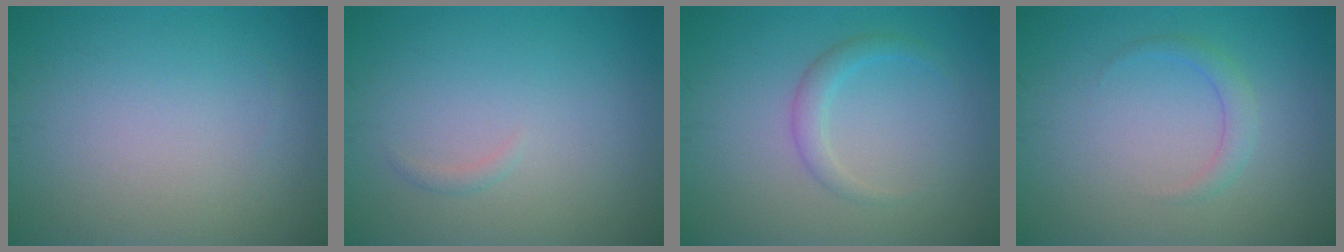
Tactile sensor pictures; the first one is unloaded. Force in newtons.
{"total": 0.5, "press": 0.5, "slide": 0.0}
{"total": 1.7, "press": 1.7, "slide": 0.0}
{"total": 1.5, "press": 1.5, "slide": 0.1}